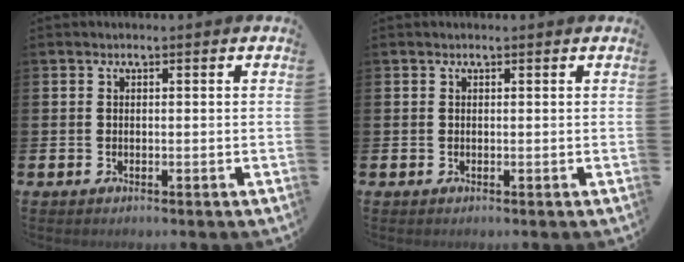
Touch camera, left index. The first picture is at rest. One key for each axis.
{"total": 0.0}